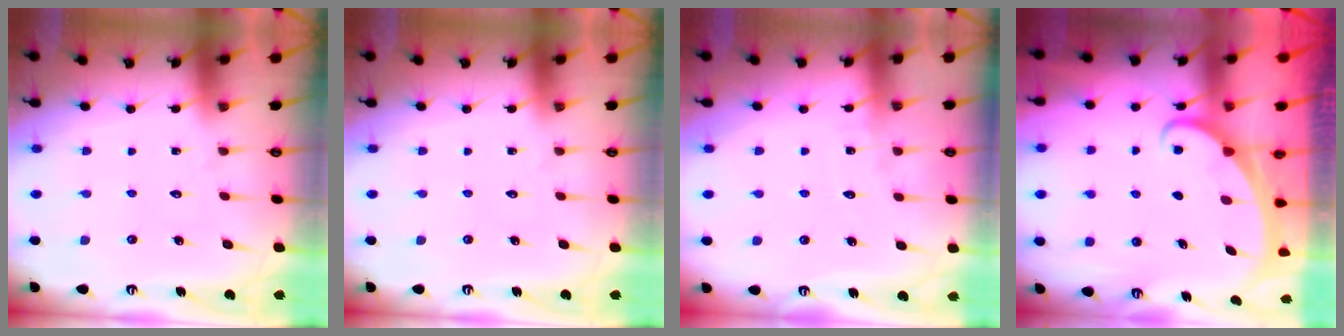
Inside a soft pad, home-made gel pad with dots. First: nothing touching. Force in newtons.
{"total": 0.0}
{"total": 3.0, "press": 3.0, "slide": 0.3}
{"total": 2.4, "press": 2.4, "slide": 0.3}